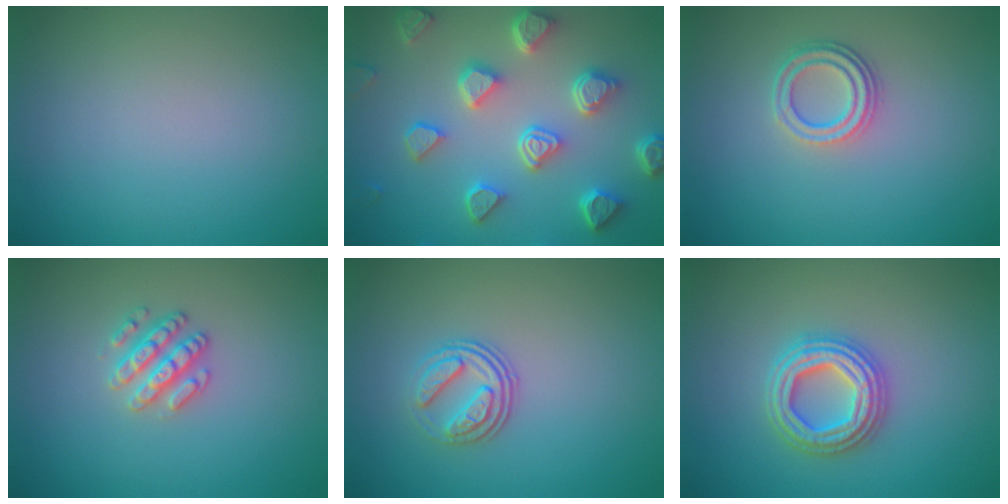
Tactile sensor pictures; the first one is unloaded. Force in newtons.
{"total": 6.6, "press": 5.3, "slide": 4.0}
{"total": 3.1, "press": 2.4, "slide": 2.0}
{"total": 2.6, "press": 2.6, "slide": 0.3}
{"total": 3.1, "press": 2.4, "slide": 1.9}
{"total": 4.7, "press": 4.6, "slide": 0.7}